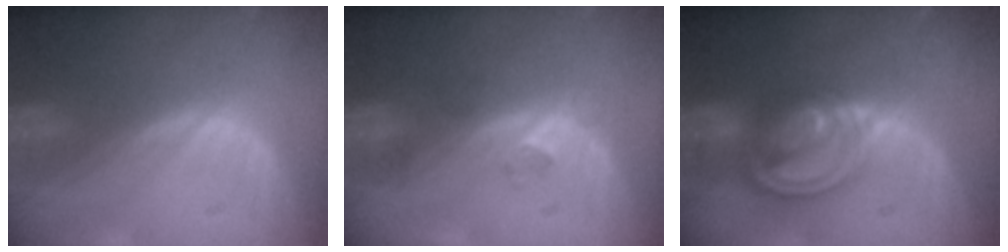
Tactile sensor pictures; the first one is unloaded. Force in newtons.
{"total": 3.2, "press": 2.6, "slide": 1.8}
{"total": 8.0, "press": 6.9, "slide": 4.0}